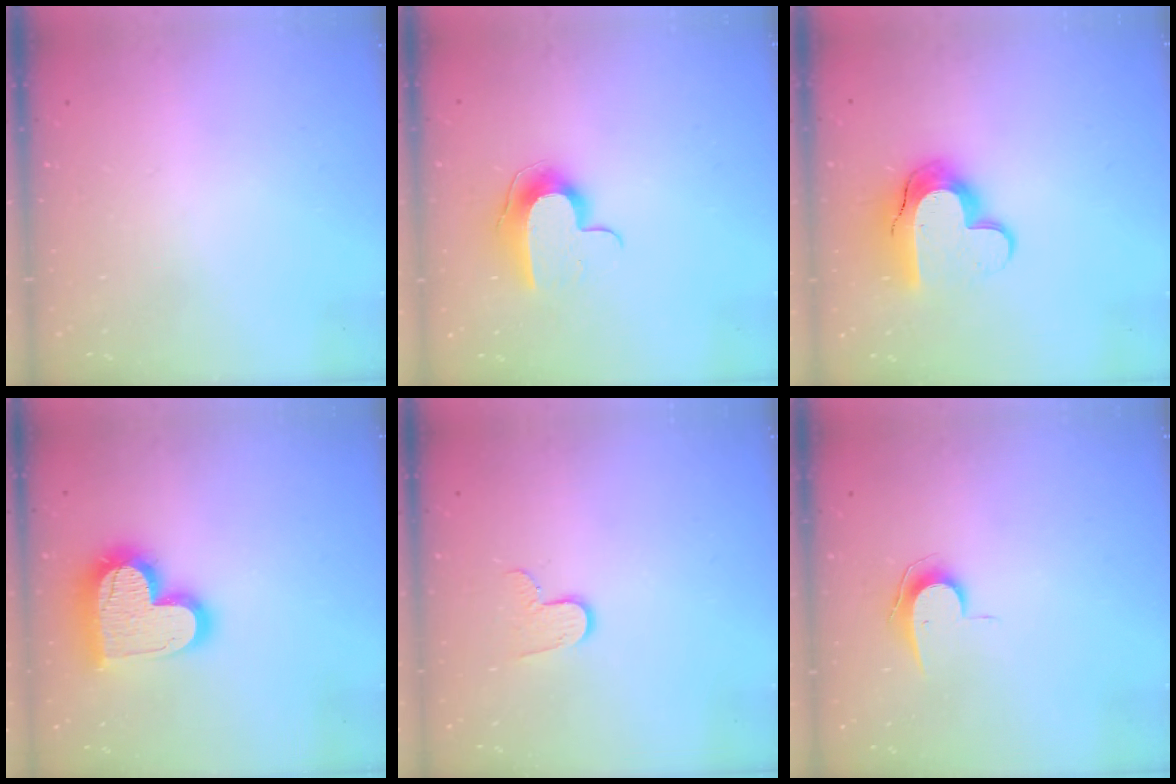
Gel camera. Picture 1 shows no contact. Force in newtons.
{"total": 9.8, "press": 9.8, "slide": 0.6}
{"total": 14.0, "press": 14.0, "slide": 1.0}
{"total": 20.0, "press": 19.9, "slide": 1.4}
{"total": 6.4, "press": 6.4, "slide": 0.5}
{"total": 7.7, "press": 7.6, "slide": 0.4}